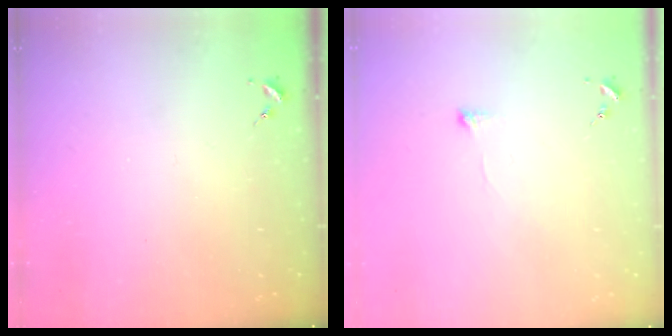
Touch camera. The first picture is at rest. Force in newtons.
{"total": 5.8, "press": 5.7, "slide": 0.9}